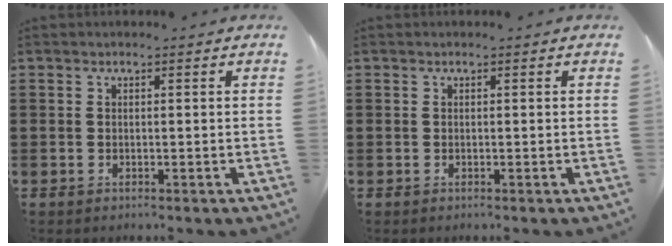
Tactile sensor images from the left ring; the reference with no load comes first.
{"total": 0.0}